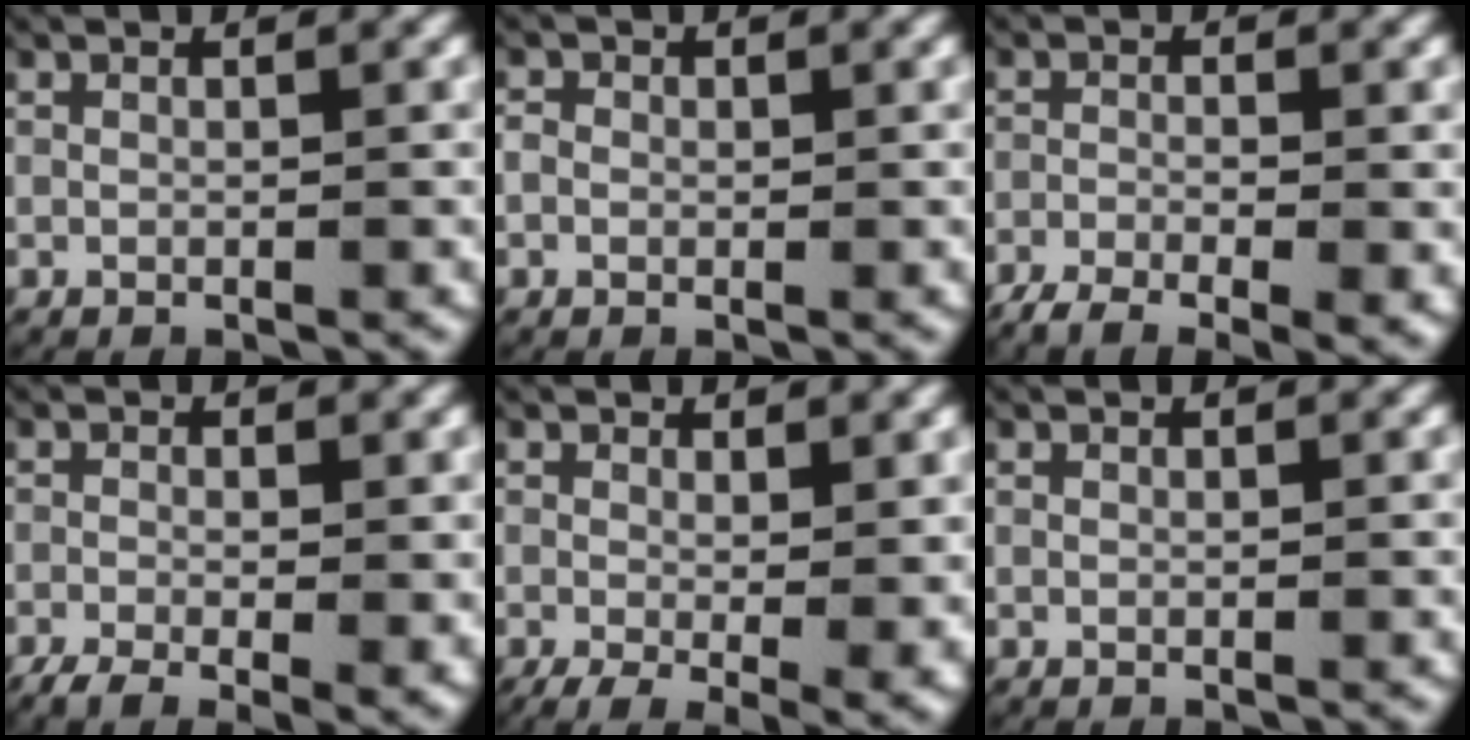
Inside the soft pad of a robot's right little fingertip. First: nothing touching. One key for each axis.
{"total": 1.1, "fx": -0.1, "fy": 1.0, "fz": 0.5, "tx": -0.010, "ty": 0.001, "tz": -0.003}
{"total": 5.6, "fx": -3.8, "fy": 2.1, "fz": 3.5, "tx": -0.062, "ty": -0.018, "tz": -0.055}
{"total": 4.5, "fx": -2.4, "fy": 1.9, "fz": 3.3, "tx": -0.060, "ty": -0.018, "tz": -0.031}
{"total": 4.6, "fx": -1.7, "fy": 1.7, "fz": 4.0, "tx": -0.053, "ty": -0.027, "tz": -0.015}
{"total": 0.0}